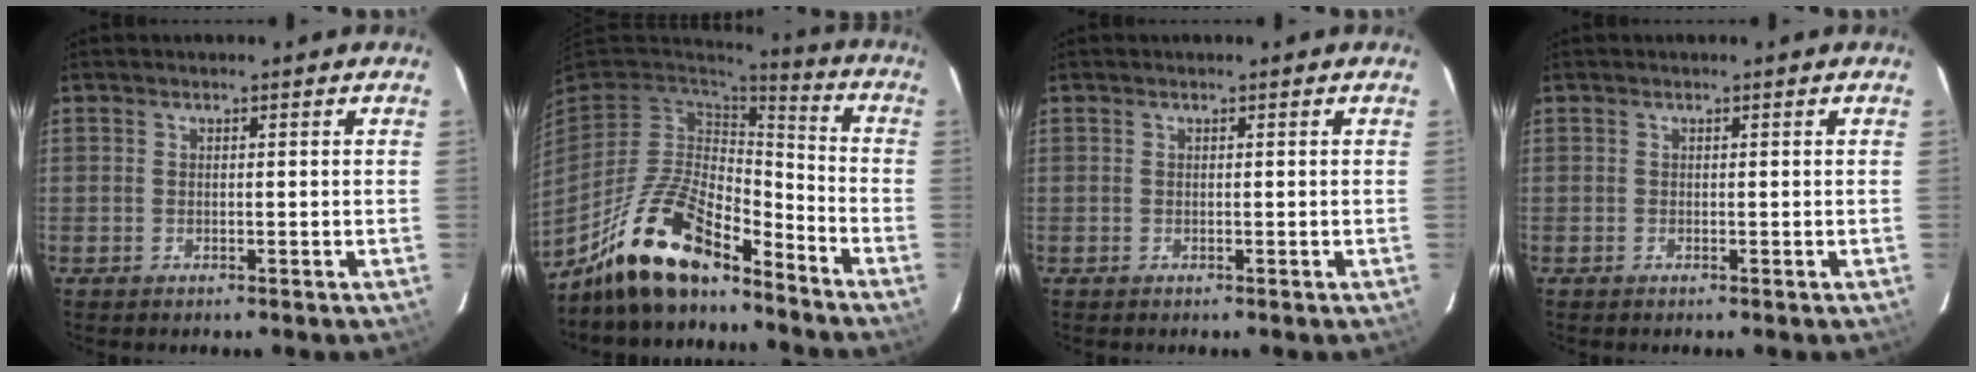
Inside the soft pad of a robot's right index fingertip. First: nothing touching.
{"total": 17.3, "force": [-13.1, 5.8, 9.8], "torque": [-0.212, -0.011, -0.242]}
{"total": 0.0}
{"total": 0.0}